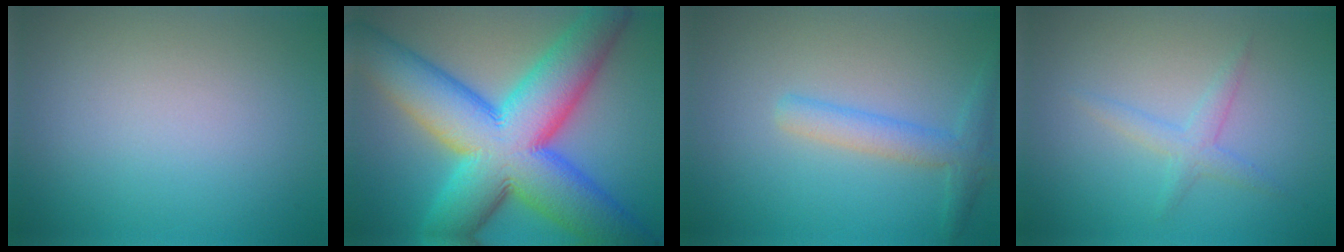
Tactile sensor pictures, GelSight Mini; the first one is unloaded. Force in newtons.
{"total": 16.5, "press": 16.5, "slide": 0.1}
{"total": 2.8, "press": 2.8, "slide": 0.1}
{"total": 1.8, "press": 1.8, "slide": 0.1}